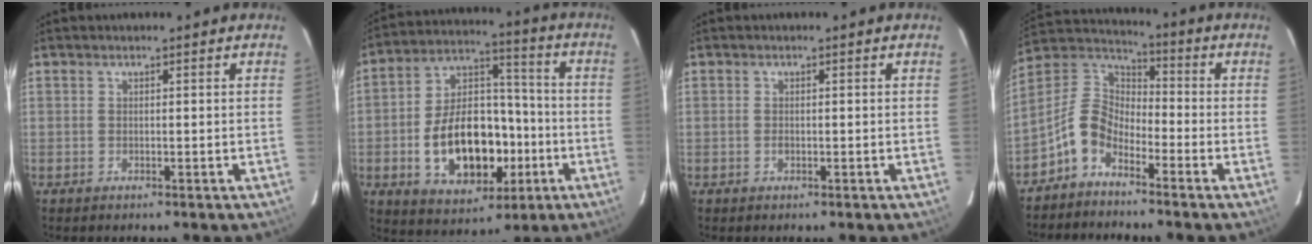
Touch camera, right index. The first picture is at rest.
{"total": 18.6, "force": [-5.0, 11.4, 13.9], "torque": [-0.263, 0.028, -0.060]}
{"total": 0.9, "force": [-0.2, 0.6, 0.6], "torque": [-0.010, 0.001, -0.004]}
{"total": 8.9, "force": [-5.3, 5.2, 5.0], "torque": [-0.108, 0.025, -0.119]}